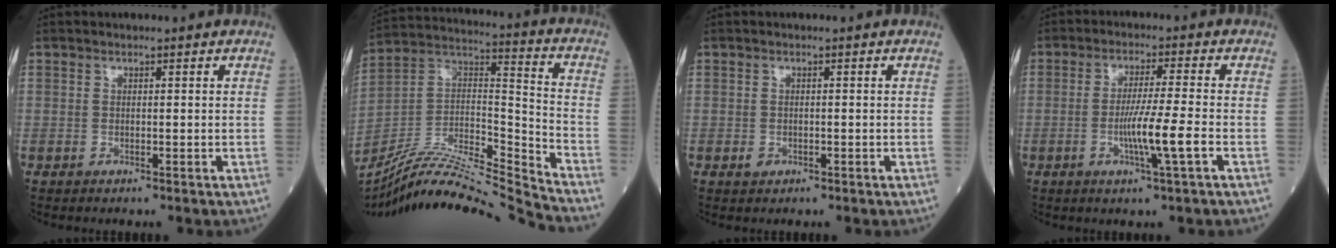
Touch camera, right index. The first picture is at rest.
{"total": 21.5, "force": [-20.2, -1.4, 7.3], "torque": [-0.147, 0.012, -0.351]}
{"total": 0.9, "force": [-0.4, 0.7, 0.4], "torque": [-0.008, 0.001, -0.003]}
{"total": 6.7, "force": [-2.0, -0.9, 6.3], "torque": [-0.116, -0.010, -0.039]}